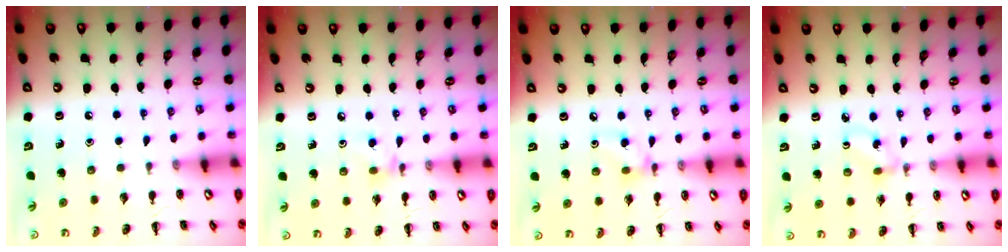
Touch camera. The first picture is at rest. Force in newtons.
{"total": 4.8, "press": 4.6, "slide": 1.2}
{"total": 4.5, "press": 4.4, "slide": 0.8}
{"total": 1.3, "press": 1.0, "slide": 0.7}